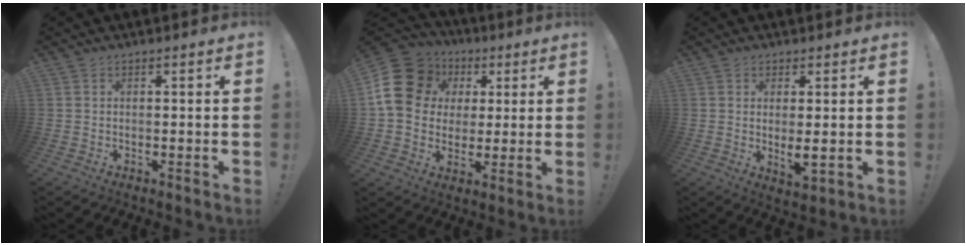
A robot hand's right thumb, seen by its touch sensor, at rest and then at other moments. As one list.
[{"total": 16.8, "force": [4.0, 14.0, 8.4], "torque": [-0.147, -0.010, 0.088]}, {"total": 4.5, "force": [0.7, 1.4, 4.2], "torque": [-0.052, -0.016, 0.016]}]